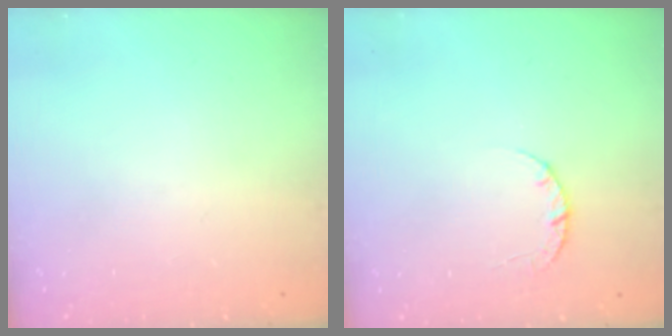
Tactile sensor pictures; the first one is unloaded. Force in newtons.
{"total": 3.4, "press": 3.4, "slide": 0.4}